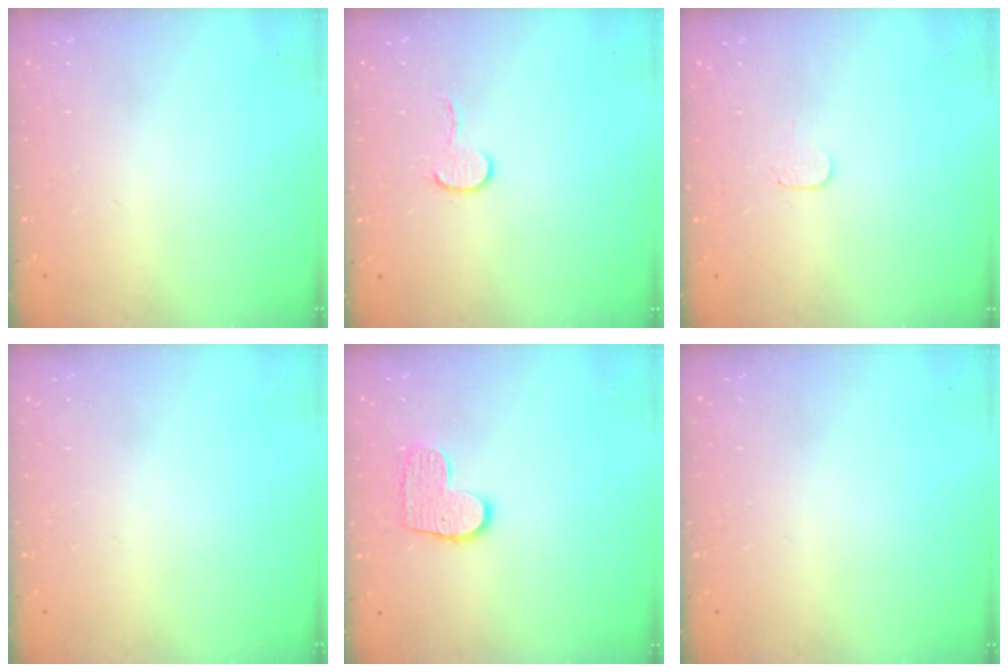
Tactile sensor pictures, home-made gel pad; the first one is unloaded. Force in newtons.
{"total": 5.9, "press": 5.9, "slide": 0.5}
{"total": 3.8, "press": 3.8, "slide": 0.4}
{"total": 0.0}
{"total": 8.7, "press": 8.7, "slide": 0.4}
{"total": 0.0}